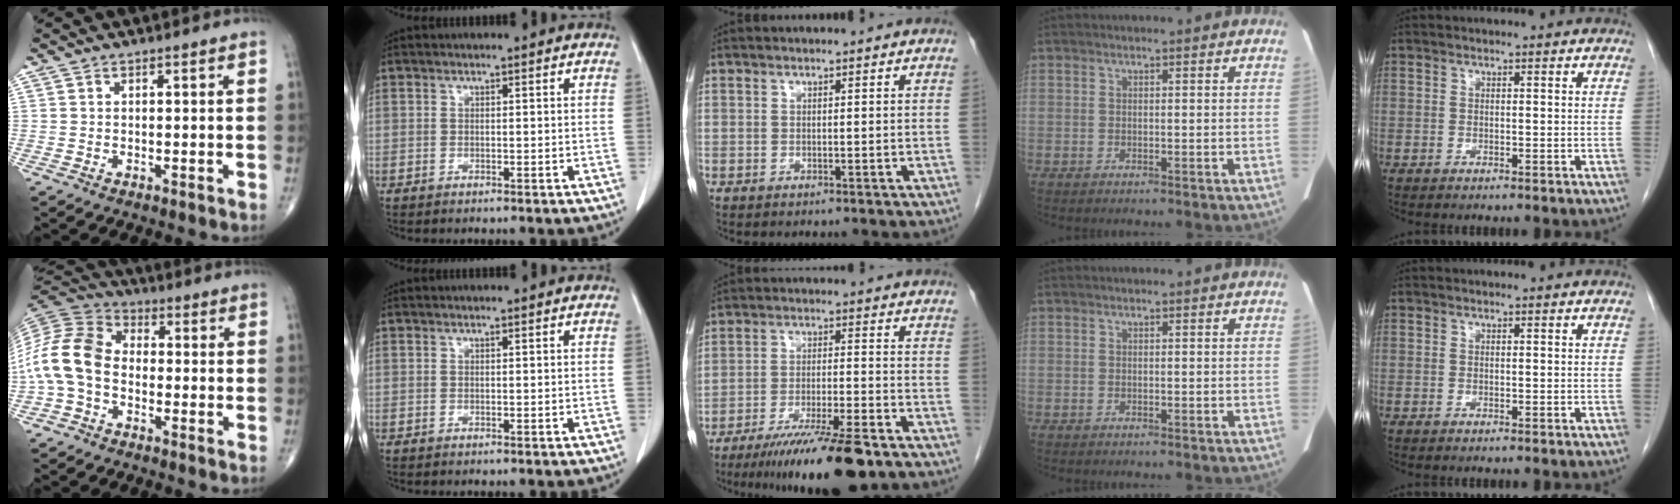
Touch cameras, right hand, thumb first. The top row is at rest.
{"thumb": {"total": 12.6, "force": [-2.4, 8.9, 8.7], "torque": [-0.175, 0.034, -0.061]}, "middle": {"total": 14.3, "force": [-10.3, 0.9, 9.8], "torque": [-0.153, -0.035, -0.169]}}